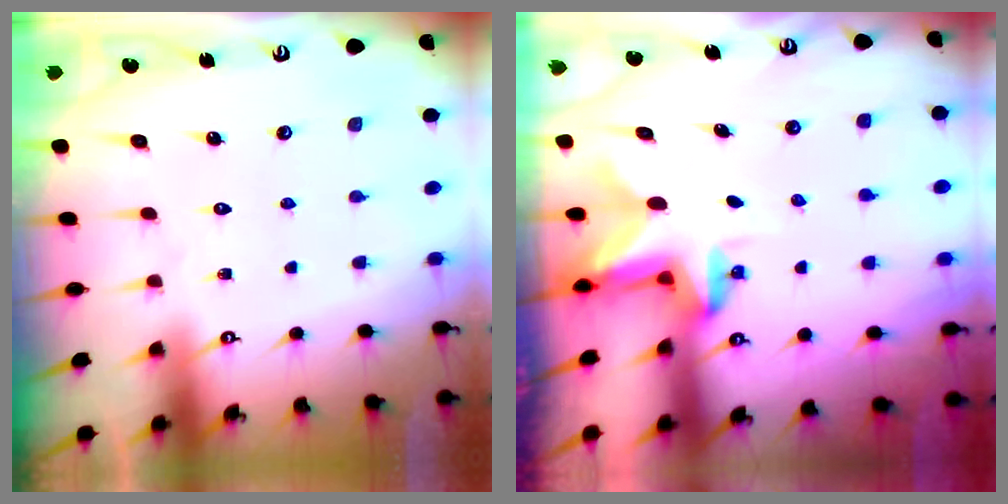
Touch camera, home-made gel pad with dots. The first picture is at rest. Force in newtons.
{"total": 2.5, "press": 2.4, "slide": 0.4}